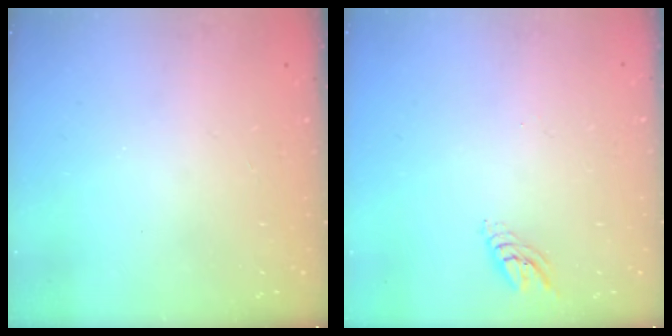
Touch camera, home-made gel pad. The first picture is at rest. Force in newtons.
{"total": 4.4, "press": 4.4, "slide": 0.2}